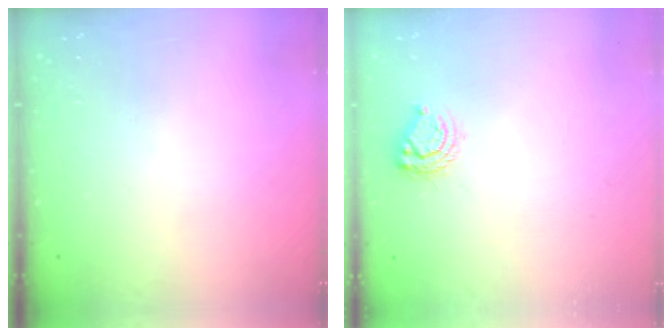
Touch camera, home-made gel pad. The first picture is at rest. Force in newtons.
{"total": 7.5, "press": 7.5, "slide": 0.5}